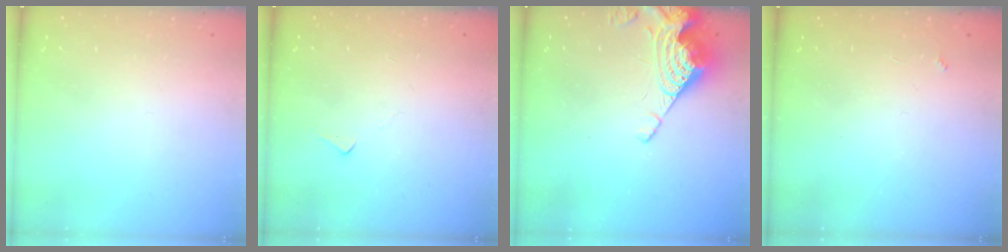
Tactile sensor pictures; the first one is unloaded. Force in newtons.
{"total": 5.2, "press": 5.1, "slide": 0.8}
{"total": 10.4, "press": 10.3, "slide": 1.2}
{"total": 2.2, "press": 2.2, "slide": 0.4}